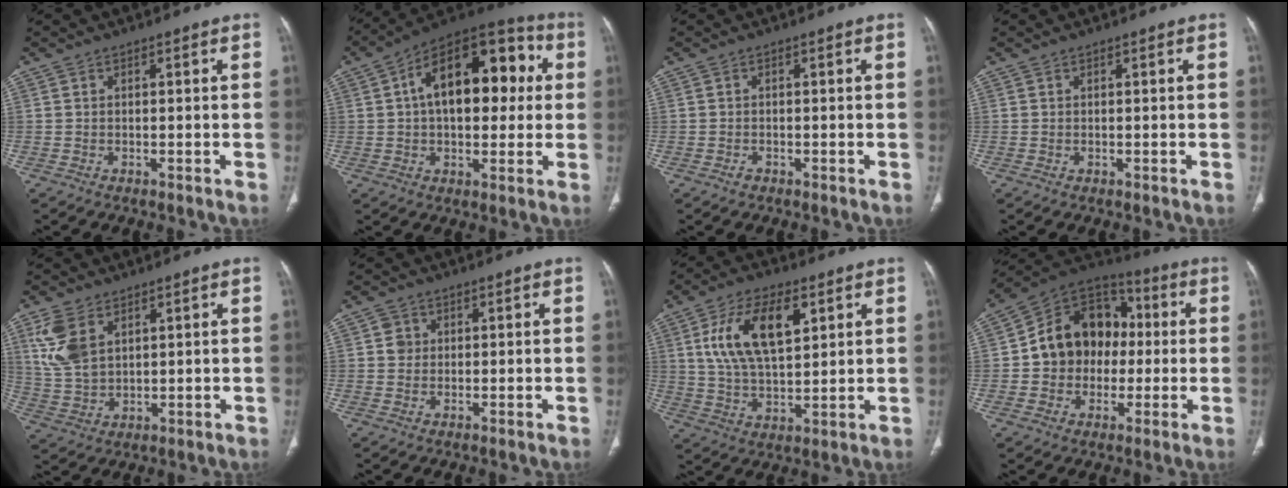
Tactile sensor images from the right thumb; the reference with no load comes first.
{"total": 21.1, "force": [3.7, 11.9, 17.1], "torque": [-0.223, 0.037, 0.046]}
{"total": 0.9, "force": [-0.6, 0.6, 0.3], "torque": [-0.006, 0.001, -0.011]}
{"total": 0.0}
{"total": 8.9, "force": [4.0, 5.3, 6.0], "torque": [-0.126, -0.010, 0.090]}
{"total": 2.2, "force": [0.4, 2.1, 0.6], "torque": [0.002, 0.001, 0.006]}
{"total": 14.8, "force": [5.1, 7.3, 11.8], "torque": [-0.209, -0.008, 0.098]}
{"total": 16.6, "force": [0.1, 13.4, 9.8], "torque": [-0.110, 0.035, -0.005]}